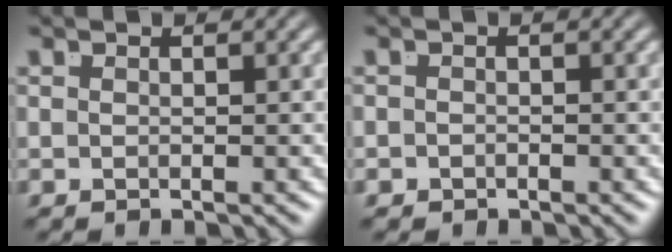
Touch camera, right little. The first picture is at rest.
{"total": 1.0, "force": [-0.9, 0.2, -0.2], "torque": [0.001, -0.014, -0.008]}